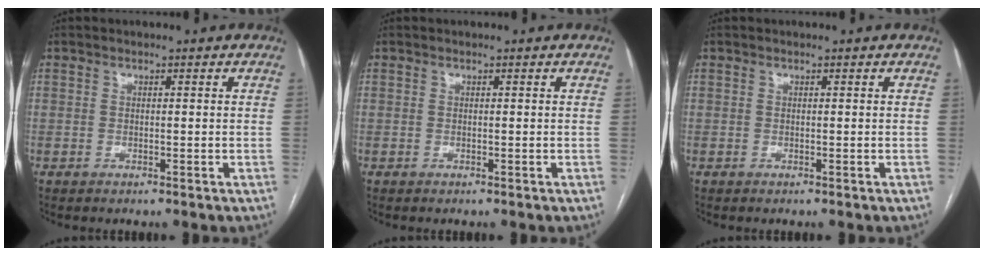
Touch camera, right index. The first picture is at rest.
{"total": 0.0}
{"total": 0.0}